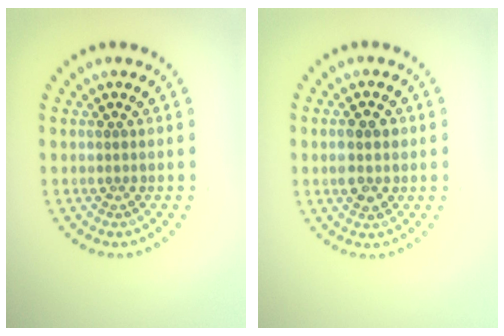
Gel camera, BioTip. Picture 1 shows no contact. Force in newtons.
{"total": 2.8, "press": 2.8, "slide": 0.1}